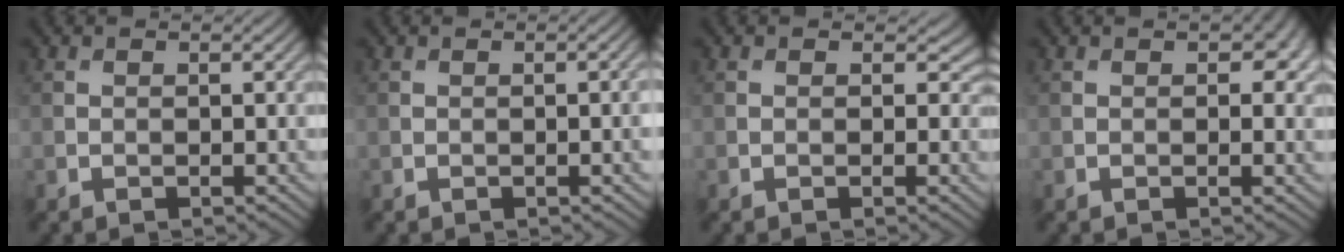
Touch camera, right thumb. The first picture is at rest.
{"total": 1.9, "force": [-0.1, 0.3, 1.9], "torque": [-0.024, 0.001, -0.002]}
{"total": 1.5, "force": [0.3, 1.3, 0.7], "torque": [-0.016, -0.008, -0.002]}
{"total": 2.6, "force": [0.9, 1.5, 2.0], "torque": [-0.024, -0.003, 0.011]}